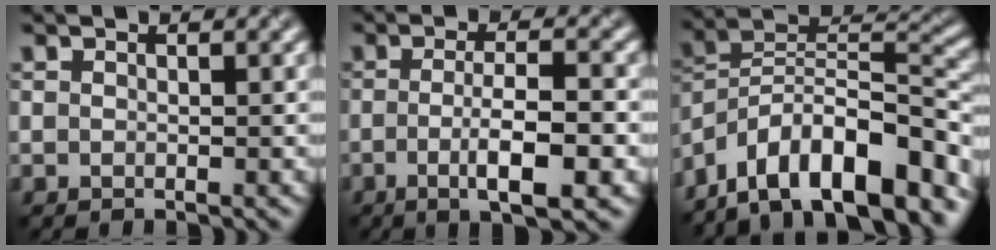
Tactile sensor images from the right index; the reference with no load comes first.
{"total": 5.2, "force": [-1.5, 0.8, 4.9], "torque": [-0.083, 0.000, -0.025]}
{"total": 13.6, "force": [-9.7, 4.5, 8.4], "torque": [-0.145, 0.029, -0.167]}